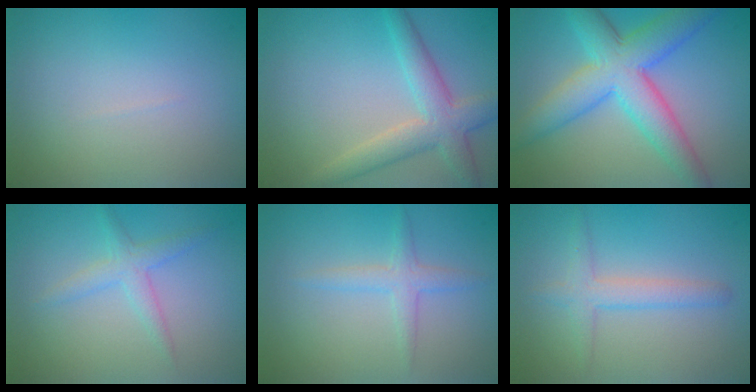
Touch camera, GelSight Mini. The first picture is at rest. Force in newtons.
{"total": 4.3, "press": 4.3, "slide": 0.2}
{"total": 7.9, "press": 7.9, "slide": 0.1}
{"total": 2.1, "press": 2.1, "slide": 0.1}
{"total": 1.9, "press": 1.9, "slide": 0.1}
{"total": 2.4, "press": 2.4, "slide": 0.1}